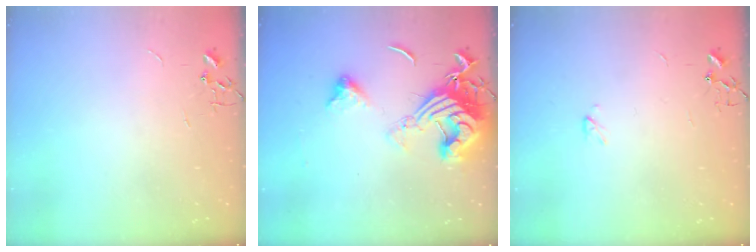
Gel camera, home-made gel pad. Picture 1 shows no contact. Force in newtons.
{"total": 17.4, "press": 17.3, "slide": 2.0}
{"total": 2.3, "press": 2.3, "slide": 0.4}